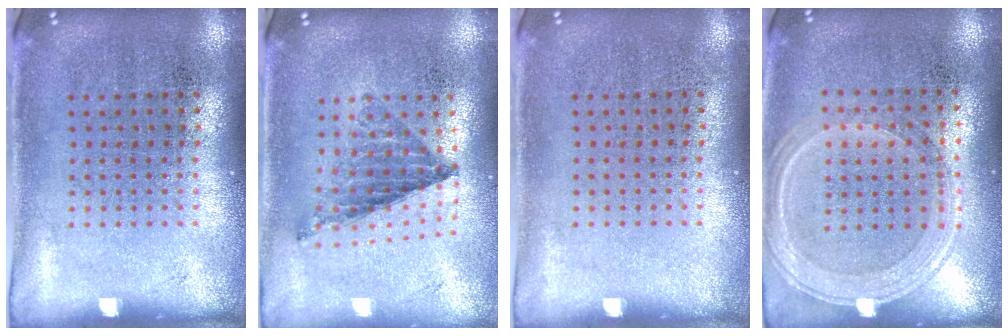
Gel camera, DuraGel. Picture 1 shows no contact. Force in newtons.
{"total": 0.8, "press": 0.8, "slide": 0.1}
{"total": 0.0}
{"total": 1.3, "press": 1.2, "slide": 0.5}